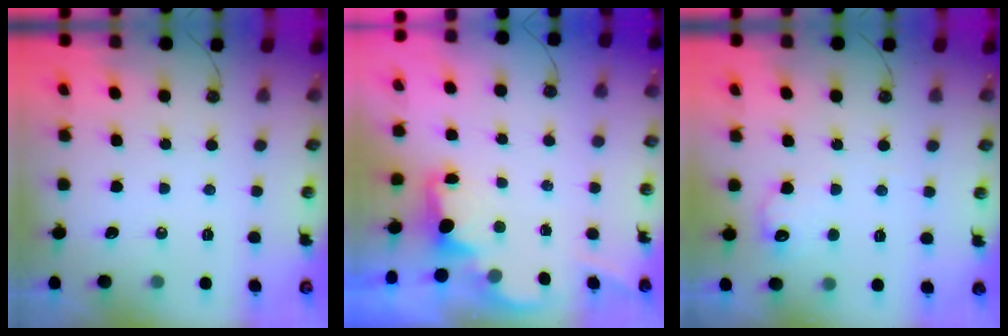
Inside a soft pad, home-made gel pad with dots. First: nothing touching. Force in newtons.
{"total": 1.5, "press": 1.4, "slide": 0.7}
{"total": 8.8, "press": 8.8, "slide": 0.4}